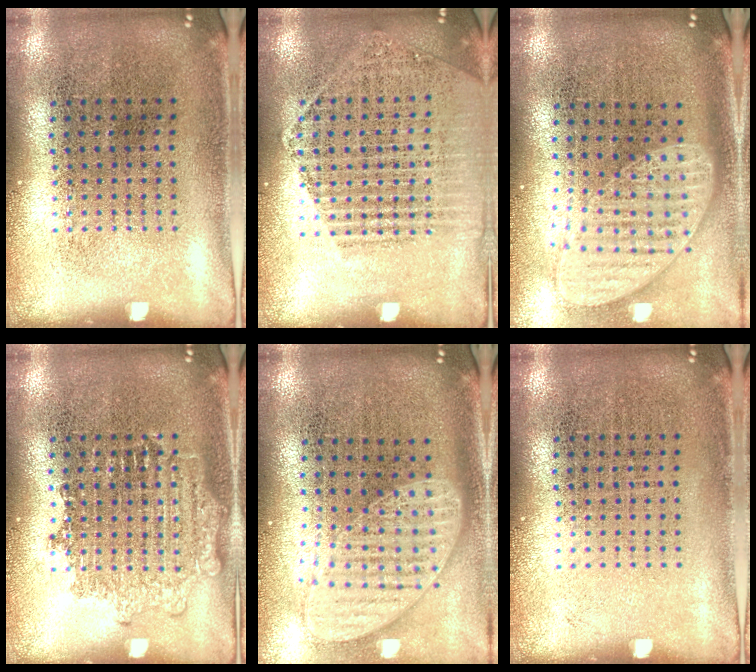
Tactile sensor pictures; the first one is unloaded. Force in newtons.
{"total": 1.6, "press": 1.5, "slide": 0.4}
{"total": 1.8, "press": 1.5, "slide": 1.1}
{"total": 2.2, "press": 2.2, "slide": 0.5}
{"total": 1.7, "press": 1.3, "slide": 1.0}
{"total": 0.0}